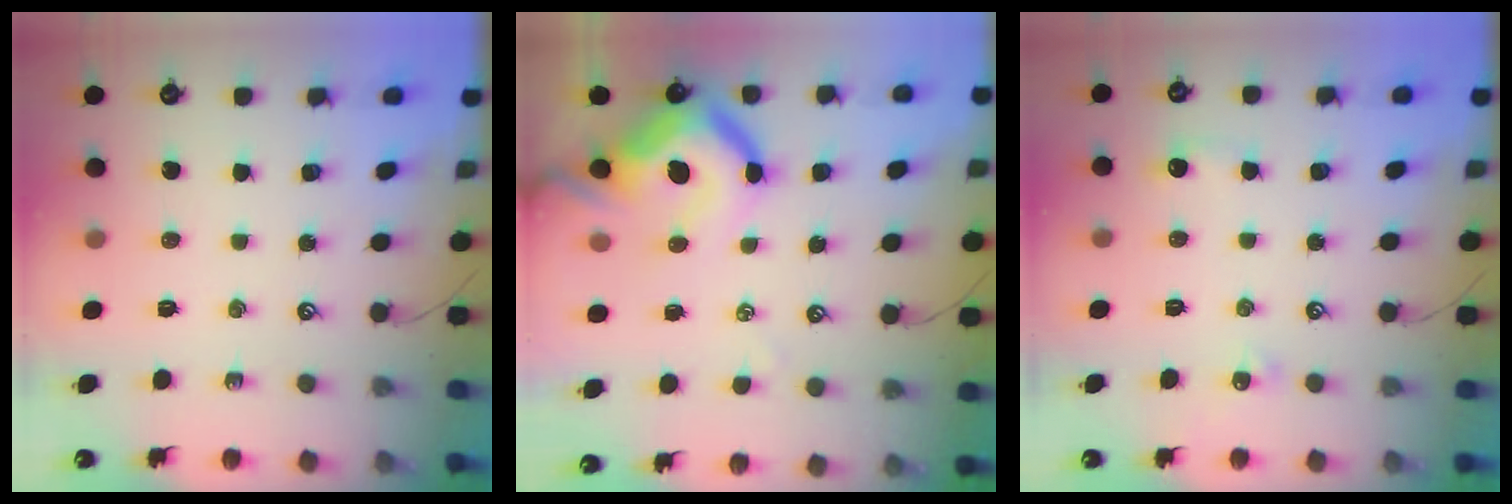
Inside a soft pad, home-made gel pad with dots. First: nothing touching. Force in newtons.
{"total": 16.2, "press": 16.0, "slide": 2.7}
{"total": 3.4, "press": 3.4, "slide": 0.6}